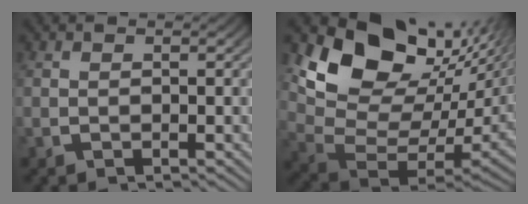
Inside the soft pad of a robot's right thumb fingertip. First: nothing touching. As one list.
[{"total": 13.8, "force": [3.0, 8.9, 10.1], "torque": [-0.203, -0.033, 0.059]}]